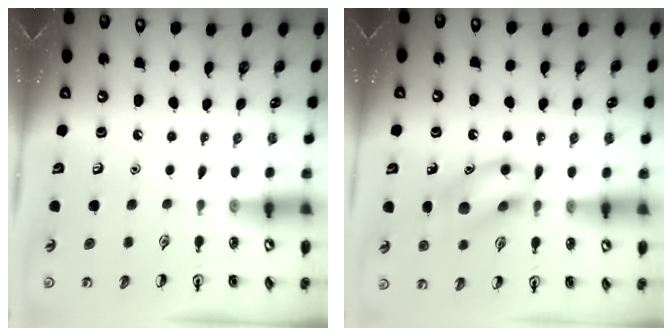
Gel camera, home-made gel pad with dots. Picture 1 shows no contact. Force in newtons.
{"total": 13.1, "press": 13.1, "slide": 1.1}